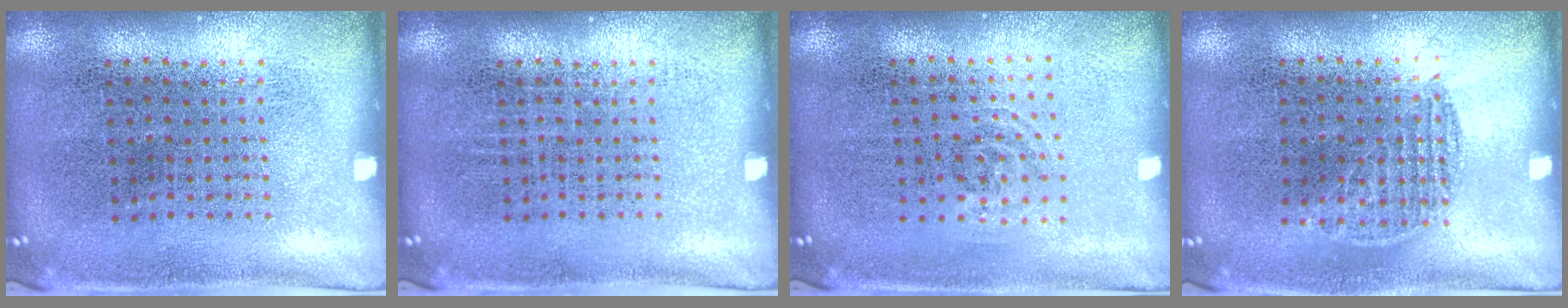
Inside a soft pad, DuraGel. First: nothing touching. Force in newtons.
{"total": 0.0}
{"total": 0.8, "press": 0.6, "slide": 0.6}
{"total": 0.8, "press": 0.7, "slide": 0.4}